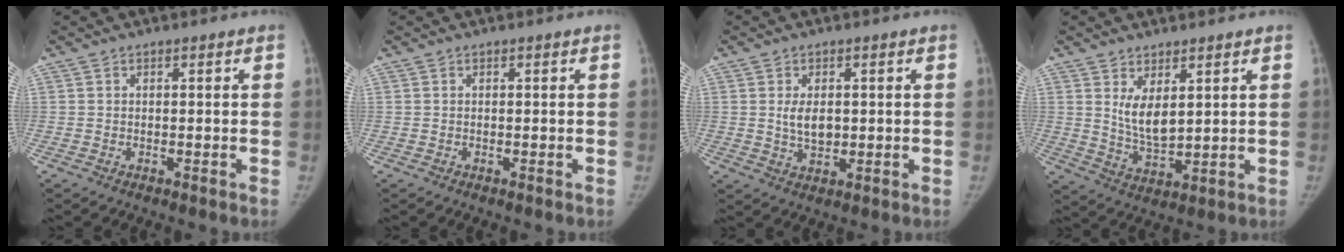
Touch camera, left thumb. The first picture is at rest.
{"total": 0.0}
{"total": 4.5, "force": [0.5, 2.8, 3.5], "torque": [-0.052, -0.008, 0.015]}
{"total": 6.5, "force": [2.5, 3.0, 5.2], "torque": [-0.081, -0.032, 0.061]}